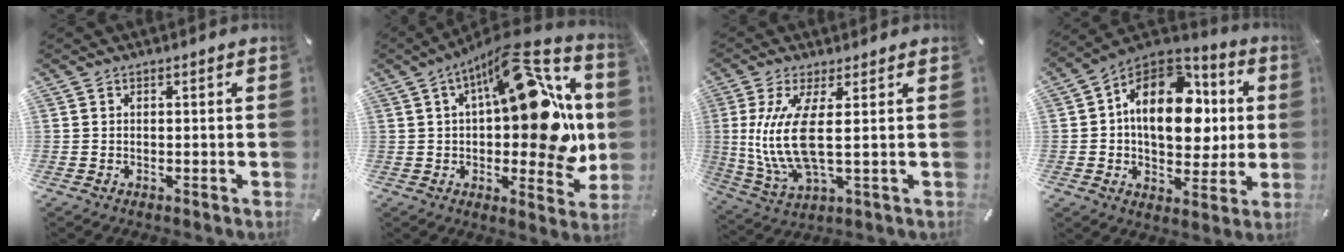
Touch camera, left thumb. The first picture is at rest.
{"total": 22.8, "force": [6.0, 10.7, 19.2], "torque": [-0.242, -0.051, 0.099]}
{"total": 12.6, "force": [1.7, 3.5, 12.0], "torque": [-0.271, -0.024, 0.024]}
{"total": 19.4, "force": [3.1, 13.2, 13.8], "torque": [-0.217, -0.012, 0.052]}